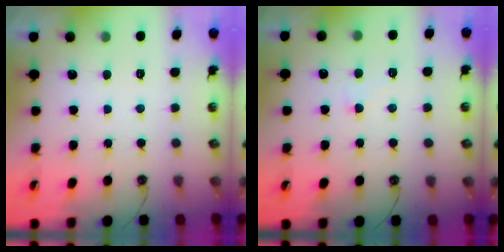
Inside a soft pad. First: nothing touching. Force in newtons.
{"total": 2.1, "press": 2.0, "slide": 0.5}